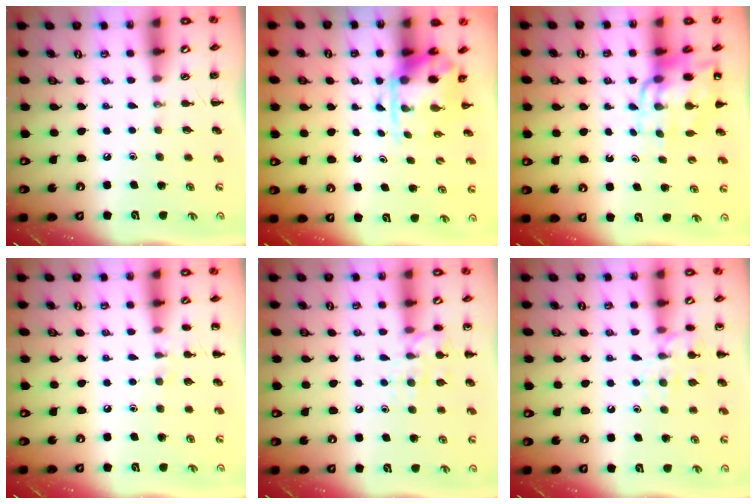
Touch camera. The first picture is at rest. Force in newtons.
{"total": 3.6, "press": 3.5, "slide": 0.9}
{"total": 11.3, "press": 10.8, "slide": 3.4}
{"total": 5.9, "press": 5.6, "slide": 1.8}
{"total": 11.2, "press": 11.2, "slide": 0.8}
{"total": 11.2, "press": 11.2, "slide": 0.8}